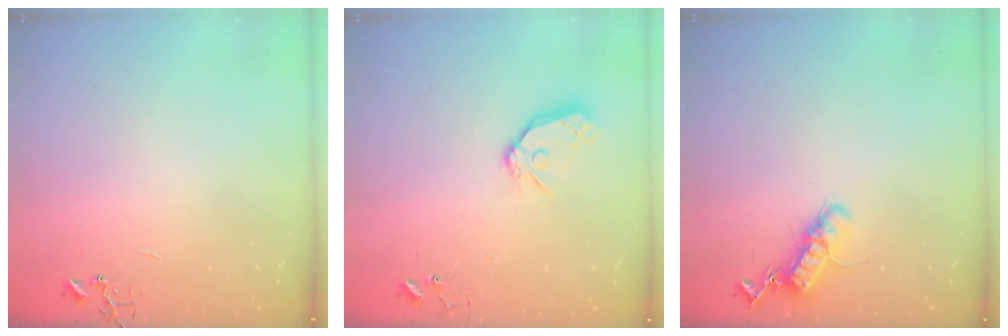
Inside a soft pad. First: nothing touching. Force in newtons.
{"total": 12.1, "press": 12.0, "slide": 1.3}
{"total": 13.3, "press": 13.3, "slide": 0.3}